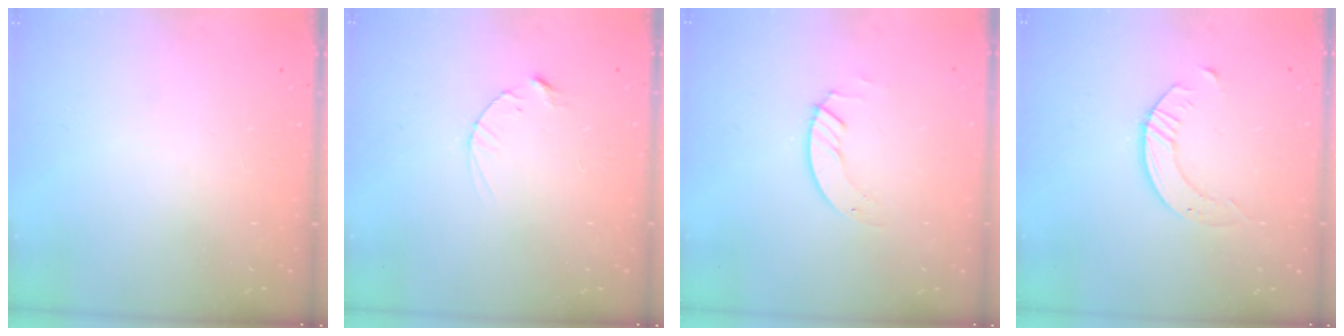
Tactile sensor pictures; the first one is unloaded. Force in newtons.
{"total": 2.5, "press": 2.5, "slide": 0.4}
{"total": 1.3, "press": 1.3, "slide": 0.2}
{"total": 2.6, "press": 2.6, "slide": 0.3}